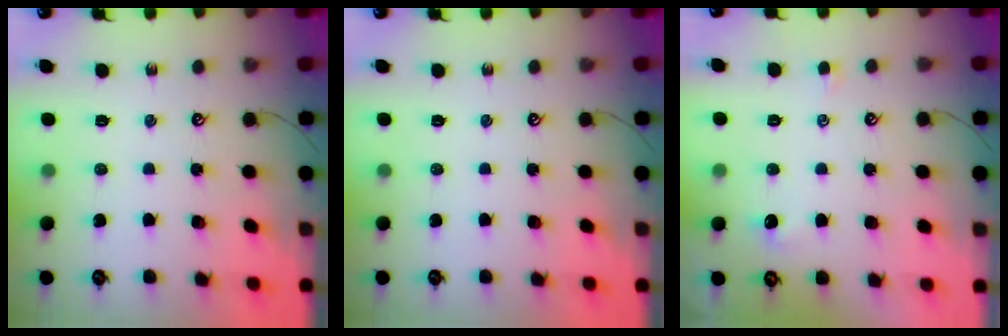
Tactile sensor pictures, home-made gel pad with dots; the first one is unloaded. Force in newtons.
{"total": 0.0}
{"total": 1.9, "press": 1.8, "slide": 0.4}